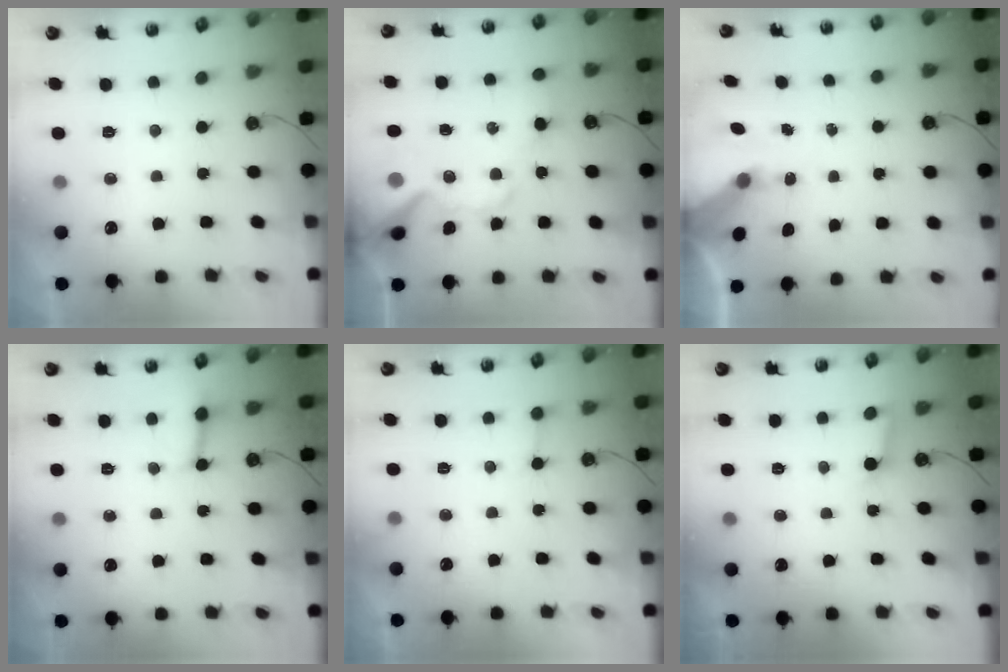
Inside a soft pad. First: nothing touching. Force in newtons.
{"total": 17.3, "press": 17.2, "slide": 2.3}
{"total": 8.2, "press": 8.1, "slide": 0.8}
{"total": 3.6, "press": 3.6, "slide": 0.5}
{"total": 5.9, "press": 5.9, "slide": 0.4}
{"total": 2.6, "press": 2.6, "slide": 0.3}